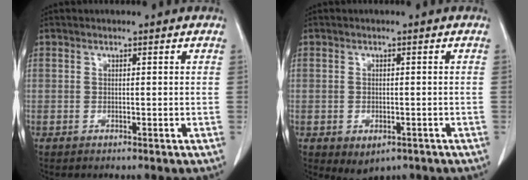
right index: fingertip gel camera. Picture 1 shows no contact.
{"total": 3.5, "force": [-1.8, 2.3, 2.0], "torque": [-0.027, -0.004, -0.010]}